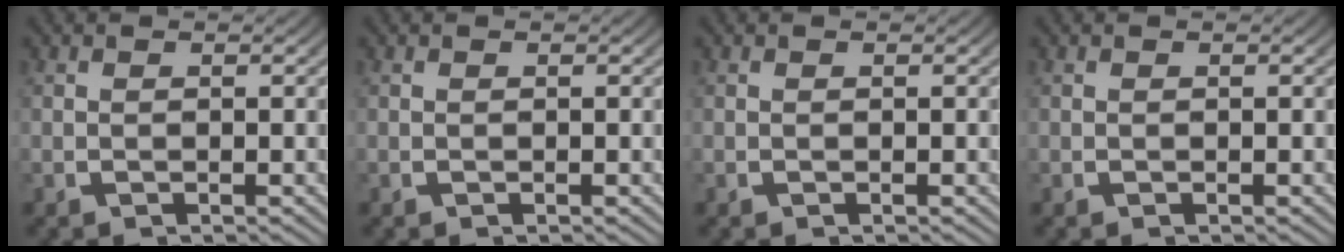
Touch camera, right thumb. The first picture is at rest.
{"total": 0.0}
{"total": 0.0}
{"total": 0.0}